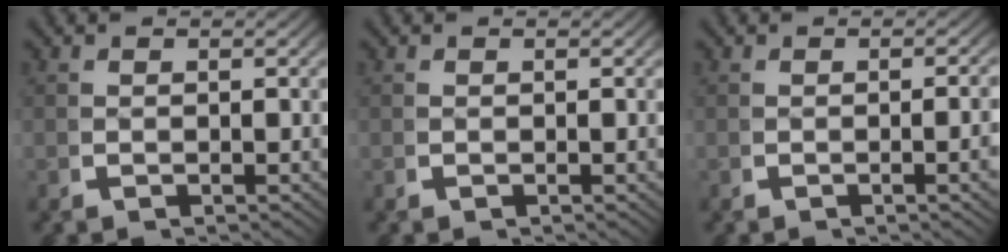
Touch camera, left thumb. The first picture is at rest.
{"total": 0.0}
{"total": 2.1, "force": [-0.4, 0.2, 2.0], "torque": [-0.030, 0.006, -0.008]}